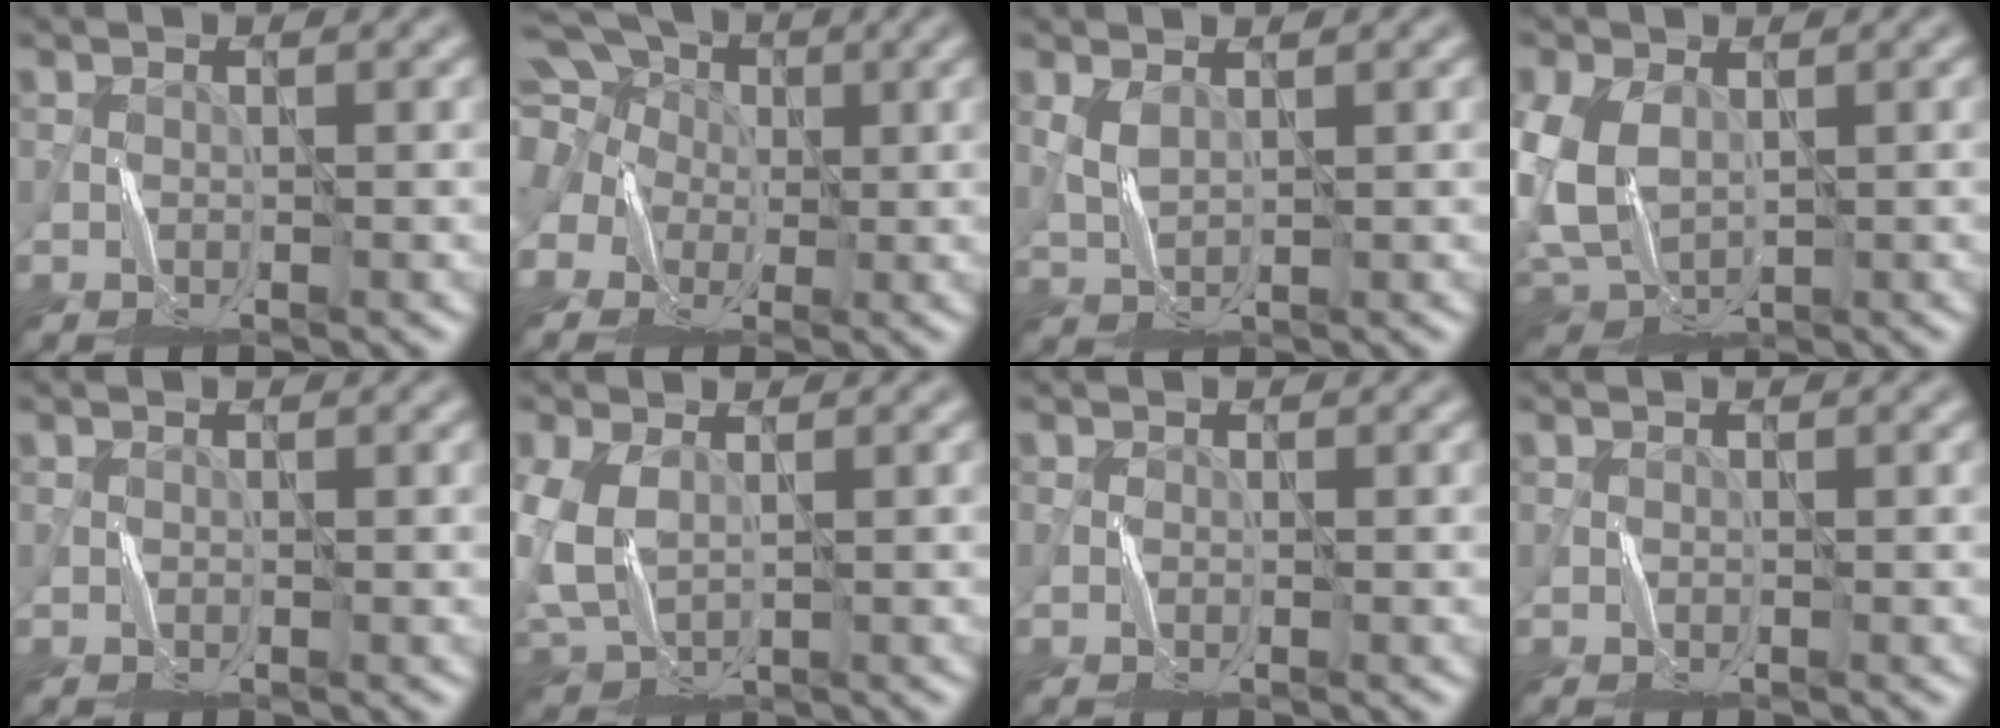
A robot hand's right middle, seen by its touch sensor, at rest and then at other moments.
{"total": 12.8, "force": [4.1, 10.6, 5.9], "torque": [-0.169, 0.052, 0.045]}
{"total": 1.3, "force": [0.8, 0.5, 1.0], "torque": [-0.031, -0.001, 0.022]}
{"total": 6.6, "force": [0.4, 4.6, 4.7], "torque": [-0.122, -0.003, 0.005]}
{"total": 0.0}
{"total": 4.9, "force": [0.4, 3.1, 3.7], "torque": [-0.106, 0.000, 0.009]}
{"total": 0.0}
{"total": 0.0}